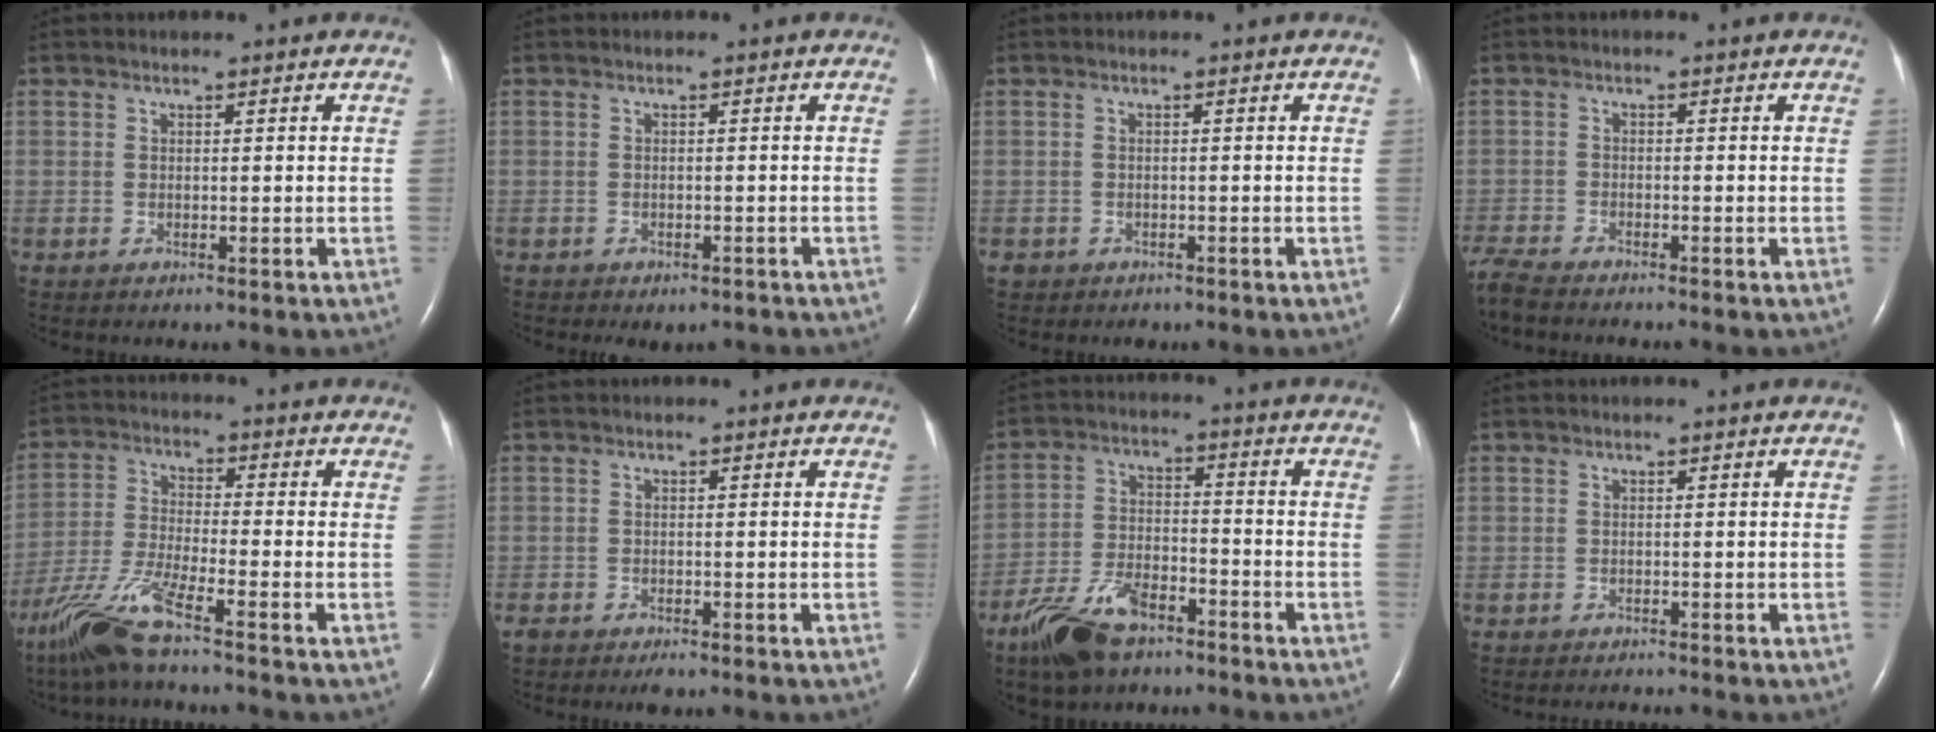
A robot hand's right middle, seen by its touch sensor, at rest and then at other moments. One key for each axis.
{"total": 3.5, "fx": -2.9, "fy": 1.7, "fz": 1.1, "tx": -0.008, "ty": 0.001, "tz": -0.032}
{"total": 2.5, "fx": -1.8, "fy": 1.5, "fz": 0.6, "tx": -0.016, "ty": -0.001, "tz": -0.022}
{"total": 5.4, "fx": -5.1, "fy": 0.1, "fz": 1.9, "tx": -0.040, "ty": -0.021, "tz": -0.092}
{"total": 10.2, "fx": -7.4, "fy": 0.0, "fz": 7.0, "tx": -0.155, "ty": -0.030, "tz": -0.146}
{"total": 2.9, "fx": -2.3, "fy": 0.9, "fz": 1.6, "tx": -0.030, "ty": -0.009, "tz": -0.032}
{"total": 10.2, "fx": -7.3, "fy": 4.1, "fz": 5.9, "tx": -0.125, "ty": -0.009, "tz": -0.135}
{"total": 1.4, "fx": -1.3, "fy": 0.2, "fz": 0.2, "tx": -0.004, "ty": -0.006, "tz": -0.018}